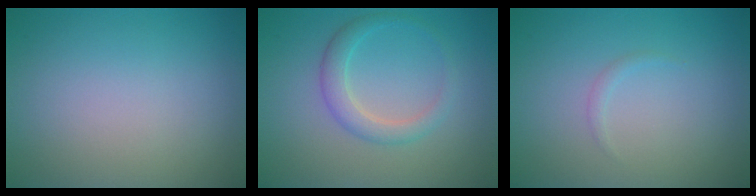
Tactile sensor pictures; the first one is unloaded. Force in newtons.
{"total": 2.4, "press": 2.4, "slide": 0.1}
{"total": 0.5, "press": 0.5, "slide": 0.1}